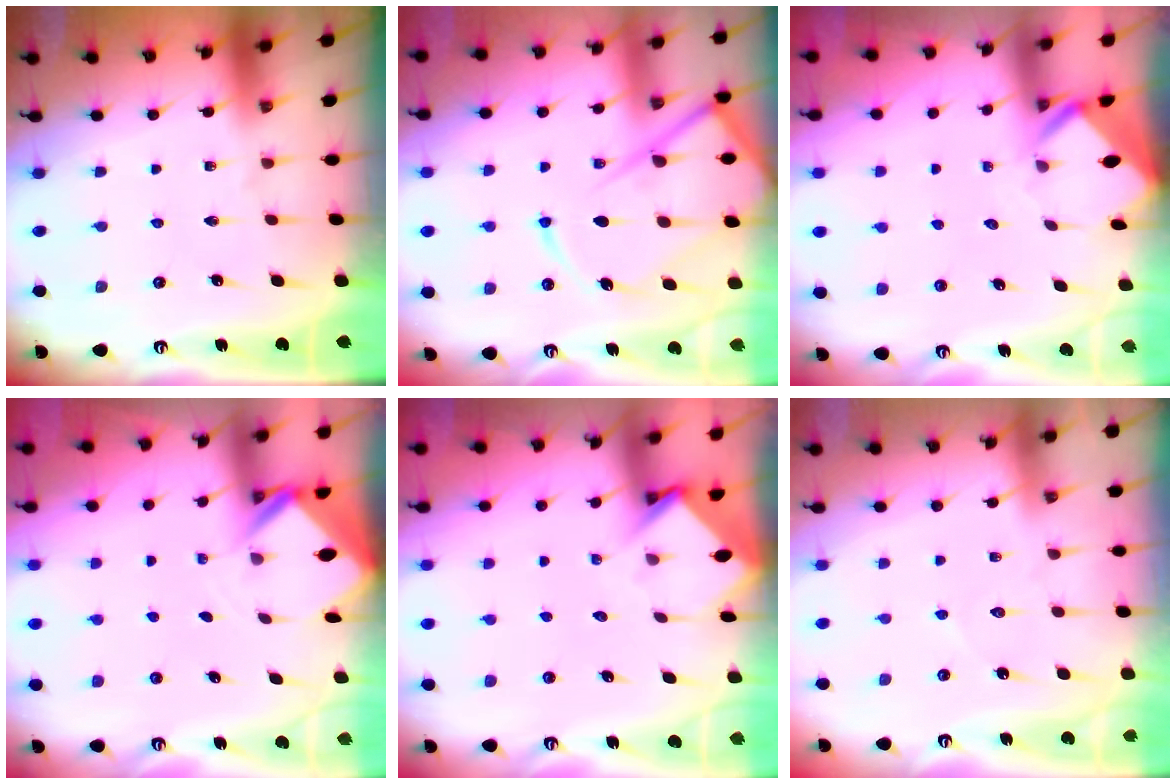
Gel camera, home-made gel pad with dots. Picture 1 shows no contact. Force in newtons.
{"total": 16.4, "press": 16.4, "slide": 1.6}
{"total": 2.4, "press": 2.4, "slide": 0.1}
{"total": 2.7, "press": 2.7, "slide": 0.2}
{"total": 3.6, "press": 3.5, "slide": 0.3}
{"total": 3.7, "press": 3.7, "slide": 0.3}